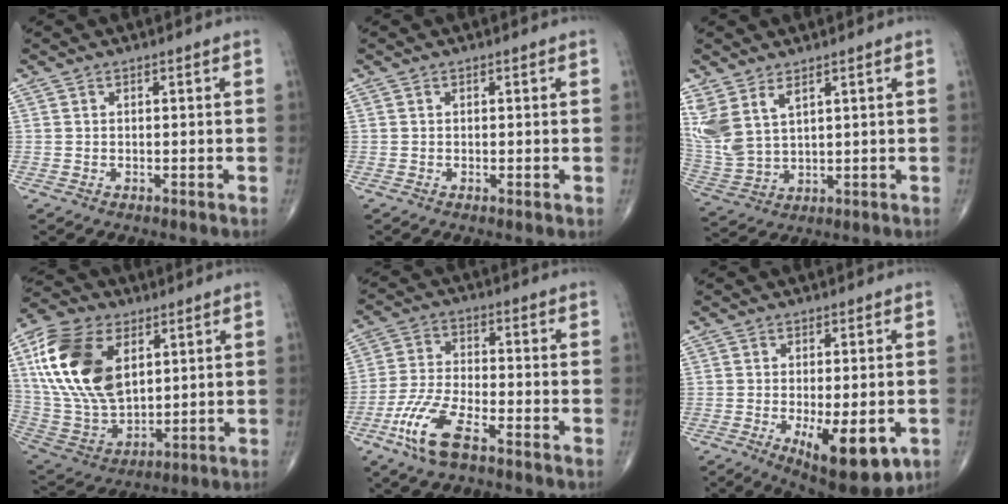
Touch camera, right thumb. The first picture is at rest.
{"total": 0.6, "force": [0.0, 0.0, 0.6], "torque": [-0.012, -0.004, -0.001]}
{"total": 10.3, "force": [5.1, 5.5, 7.0], "torque": [-0.161, -0.018, 0.122]}
{"total": 21.3, "force": [6.7, 12.9, 15.5], "torque": [-0.298, -0.021, 0.129]}
{"total": 10.2, "force": [-6.0, 3.2, 7.6], "torque": [-0.172, 0.017, -0.118]}
{"total": 13.0, "force": [-4.2, 4.9, 11.3], "torque": [-0.156, -0.016, -0.046]}